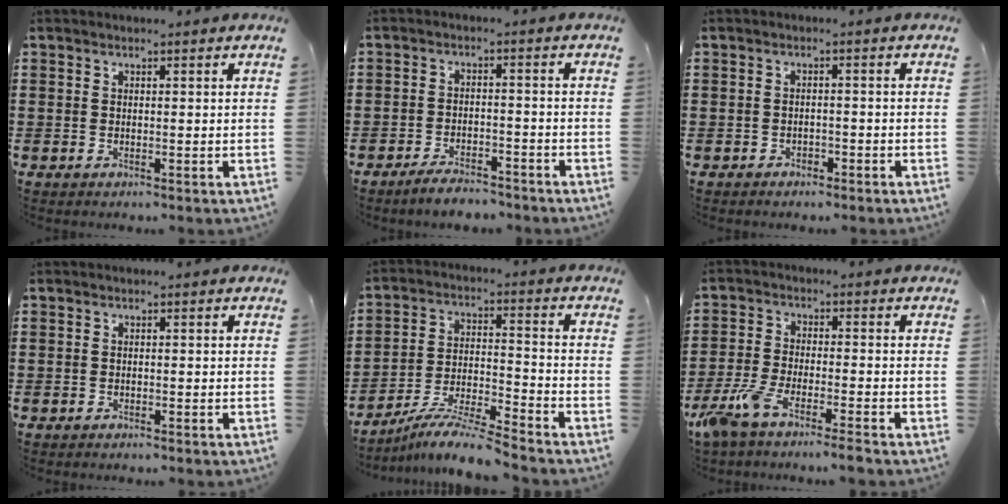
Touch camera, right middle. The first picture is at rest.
{"total": 3.8, "force": [-3.7, 0.5, 0.7], "torque": [-0.013, 0.006, -0.074]}
{"total": 1.3, "force": [-1.2, 0.5, 0.0], "torque": [-0.006, 0.000, -0.027]}
{"total": 0.6, "force": [-0.6, 0.1, 0.0], "torque": [-0.002, 0.000, -0.013]}
{"total": 8.5, "force": [-8.0, -0.4, 2.9], "torque": [-0.054, 0.001, -0.155]}
{"total": 6.2, "force": [-5.2, 0.3, 3.3], "torque": [-0.094, -0.020, -0.104]}